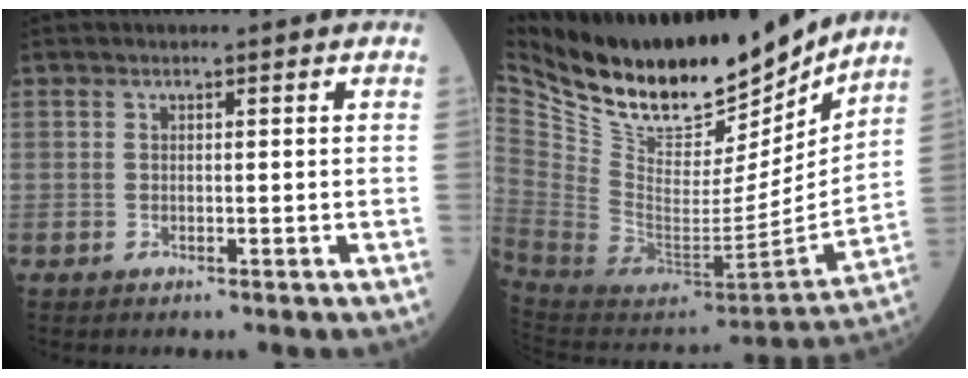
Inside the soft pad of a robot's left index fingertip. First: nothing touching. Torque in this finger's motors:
{"motor_torque": [0.98, -1.16, 0.24, 0.06]}